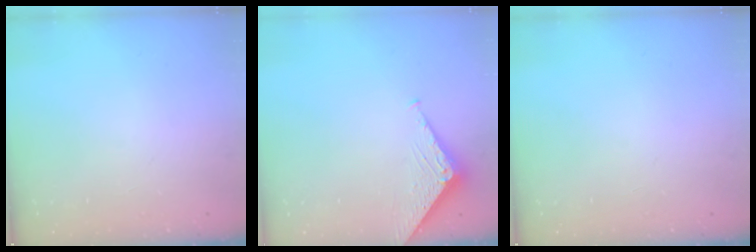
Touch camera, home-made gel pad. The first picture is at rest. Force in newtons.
{"total": 4.1, "press": 4.1, "slide": 0.4}
{"total": 0.0}